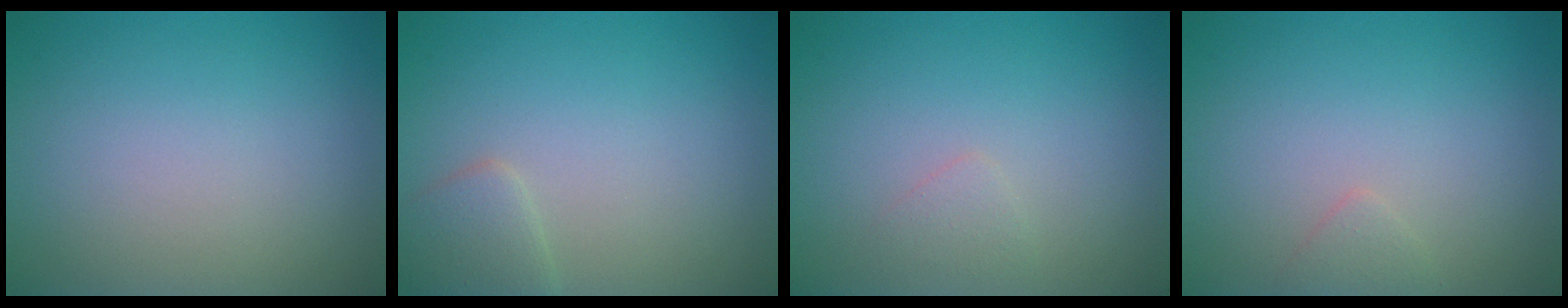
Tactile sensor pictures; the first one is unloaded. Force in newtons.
{"total": 2.0, "press": 2.0, "slide": 0.0}
{"total": 0.8, "press": 0.8, "slide": 0.0}
{"total": 0.8, "press": 0.8, "slide": 0.0}